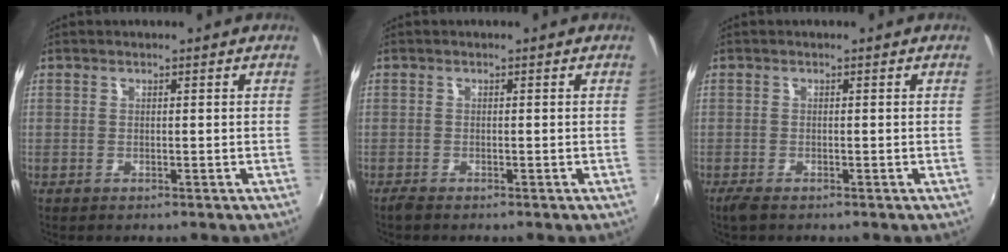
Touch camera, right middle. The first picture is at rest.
{"total": 1.2, "force": [-1.0, 0.2, 0.5], "torque": [-0.011, -0.005, -0.022]}
{"total": 2.0, "force": [-1.5, 0.5, 1.2], "torque": [-0.027, -0.009, -0.029]}